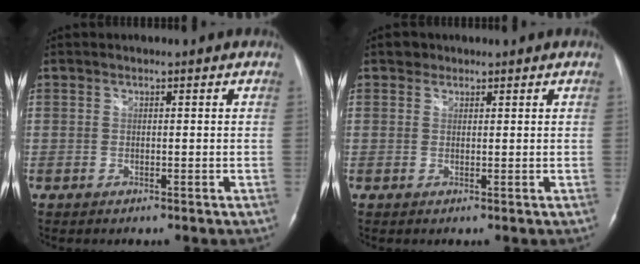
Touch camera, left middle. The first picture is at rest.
{"total": 1.4, "force": [1.0, 1.0, 0.0], "torque": [0.005, 0.004, 0.011]}